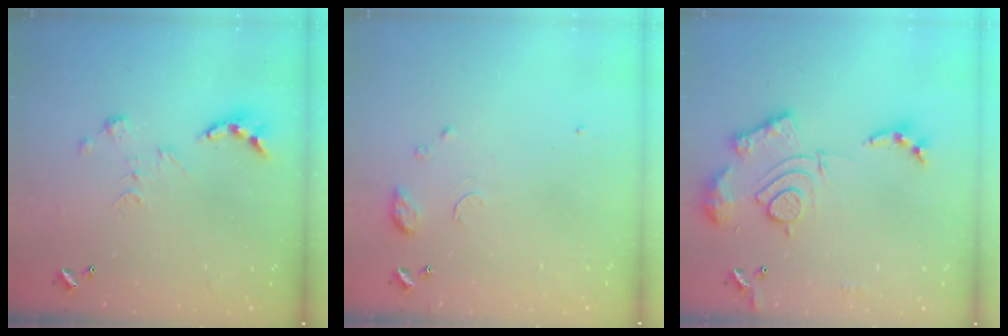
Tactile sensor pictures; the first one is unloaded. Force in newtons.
{"total": 7.9, "press": 7.8, "slide": 0.8}
{"total": 17.4, "press": 17.3, "slide": 1.7}